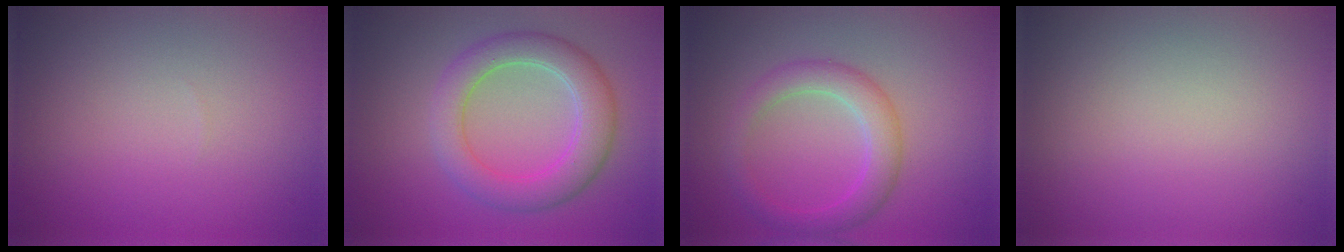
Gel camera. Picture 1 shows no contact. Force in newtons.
{"total": 5.0, "press": 5.0, "slide": 0.3}
{"total": 3.4, "press": 3.4, "slide": 0.2}
{"total": 0.0}